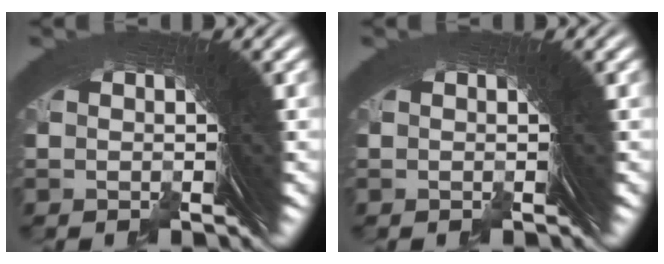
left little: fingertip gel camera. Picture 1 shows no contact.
{"total": 0.0}